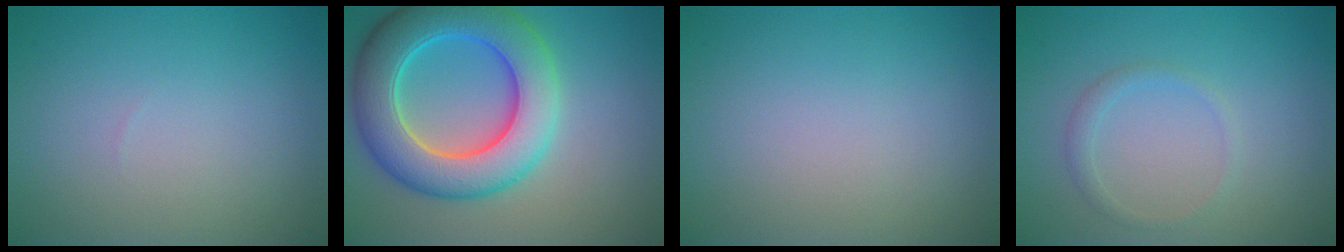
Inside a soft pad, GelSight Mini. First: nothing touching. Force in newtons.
{"total": 9.5, "press": 9.5, "slide": 0.2}
{"total": 0.0}
{"total": 1.2, "press": 1.1, "slide": 0.1}